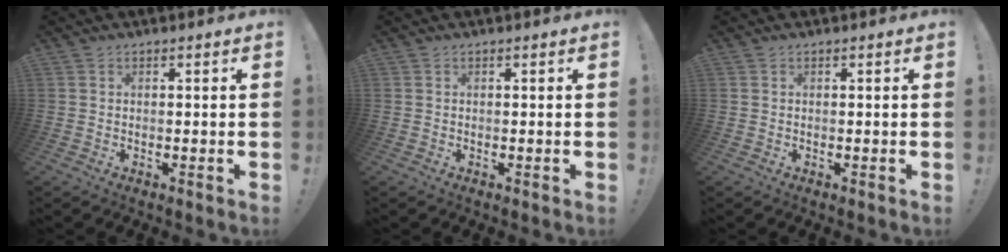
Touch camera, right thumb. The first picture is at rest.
{"total": 0.0}
{"total": 0.0}